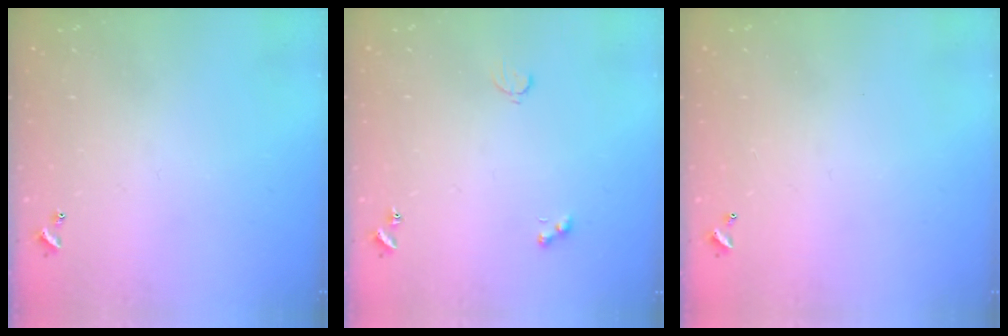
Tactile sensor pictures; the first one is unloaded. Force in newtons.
{"total": 2.3, "press": 2.1, "slide": 0.8}
{"total": 2.8, "press": 2.8, "slide": 0.1}